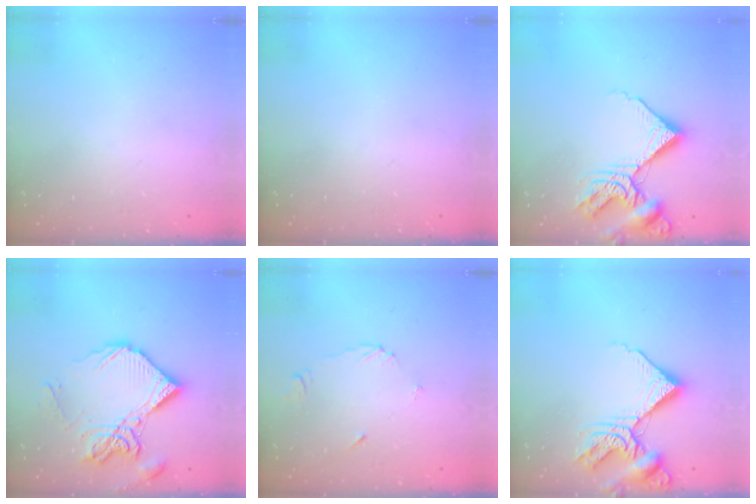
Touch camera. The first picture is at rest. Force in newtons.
{"total": 0.0}
{"total": 11.7, "press": 11.6, "slide": 1.4}
{"total": 15.8, "press": 15.7, "slide": 1.4}
{"total": 4.9, "press": 4.9, "slide": 0.1}
{"total": 11.7, "press": 11.6, "slide": 1.4}